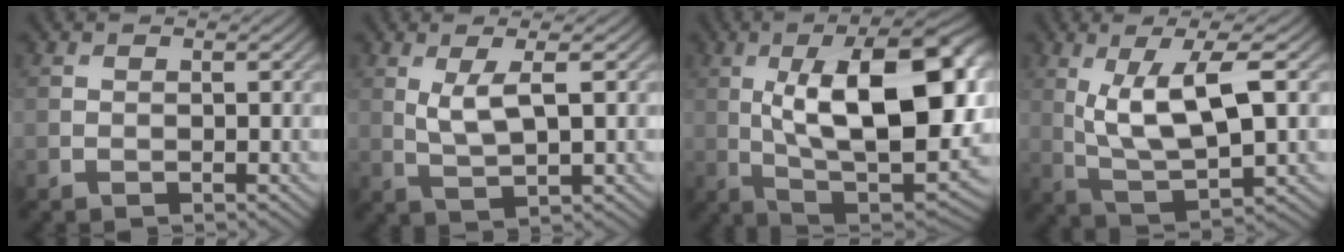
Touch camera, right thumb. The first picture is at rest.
{"total": 4.5, "force": [1.1, 1.1, 4.3], "torque": [-0.092, 0.000, 0.026]}
{"total": 18.4, "force": [2.3, 7.5, 16.6], "torque": [-0.252, 0.018, 0.036]}
{"total": 10.4, "force": [2.2, 3.4, 9.6], "torque": [-0.186, 0.003, 0.044]}